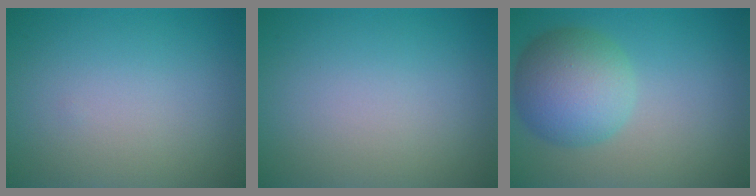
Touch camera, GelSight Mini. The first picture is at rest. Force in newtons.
{"total": 0.0}
{"total": 6.3, "press": 6.3, "slide": 0.1}